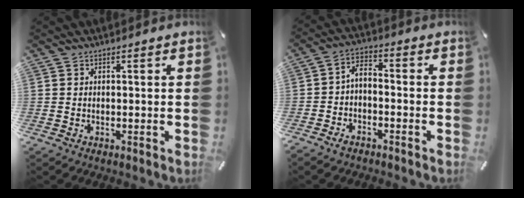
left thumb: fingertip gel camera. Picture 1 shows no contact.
{"total": 3.9, "force": [-1.9, 2.1, 2.6], "torque": [-0.051, 0.011, -0.039]}